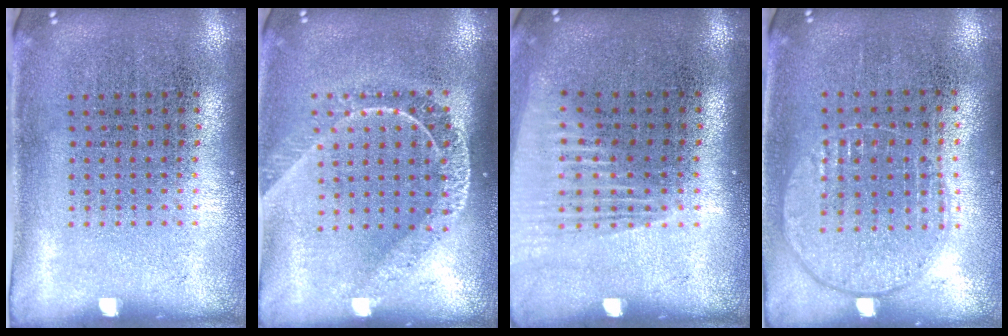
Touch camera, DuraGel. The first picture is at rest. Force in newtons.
{"total": 1.8, "press": 1.4, "slide": 1.0}
{"total": 1.4, "press": 1.3, "slide": 0.6}
{"total": 1.0, "press": 0.9, "slide": 0.3}